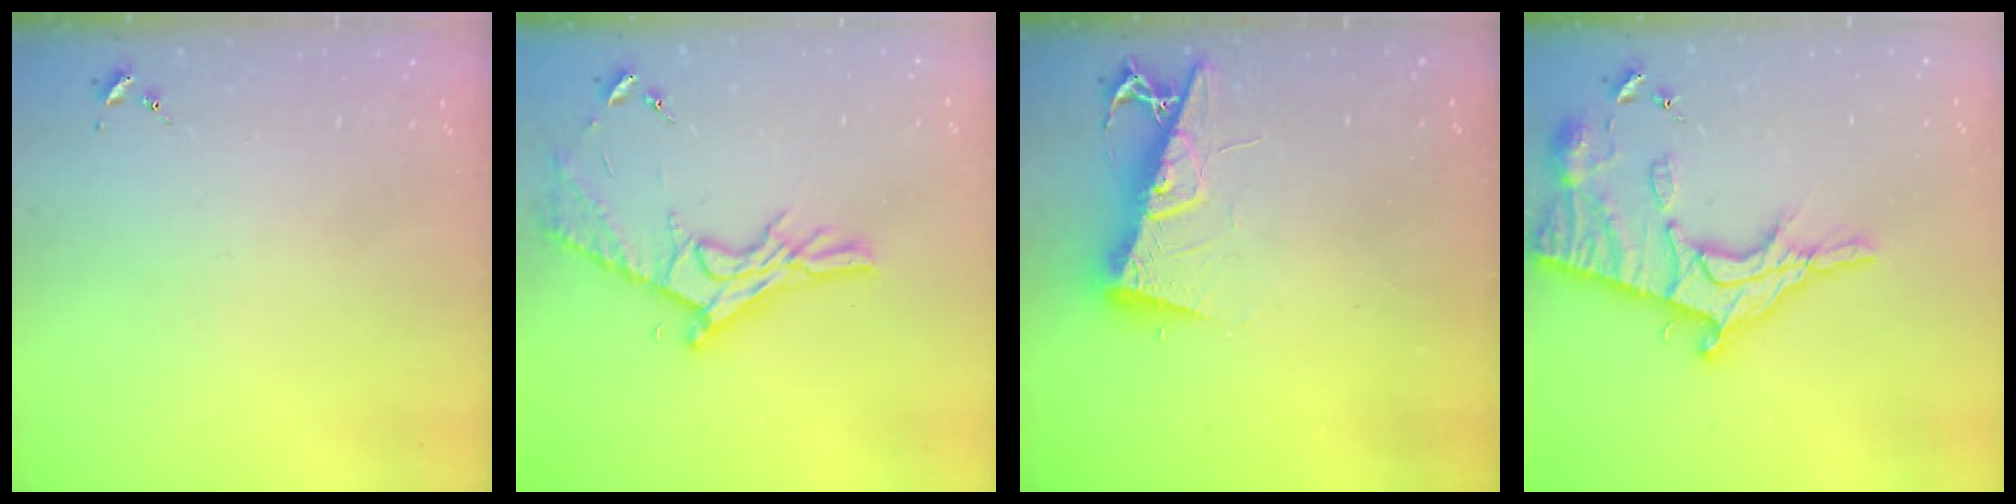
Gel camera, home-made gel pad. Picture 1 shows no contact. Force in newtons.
{"total": 13.9, "press": 13.9, "slide": 0.7}
{"total": 11.3, "press": 11.2, "slide": 1.1}
{"total": 19.8, "press": 19.8, "slide": 1.8}